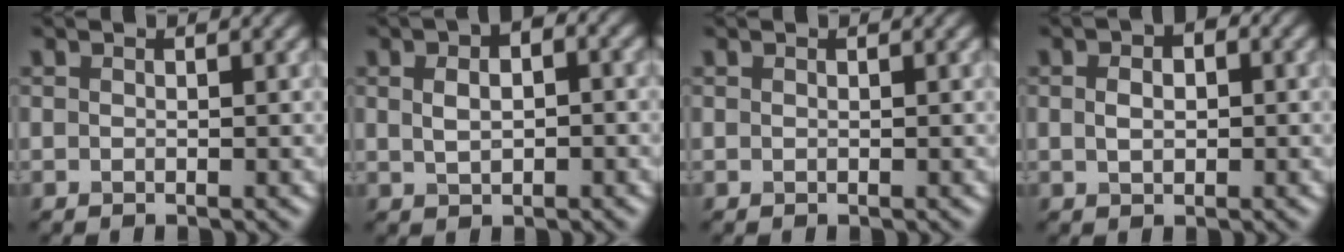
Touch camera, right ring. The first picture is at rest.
{"total": 5.0, "force": [1.4, 2.9, 3.9], "torque": [-0.047, 0.019, 0.008]}
{"total": 0.0}
{"total": 3.0, "force": [0.5, 2.0, 2.1], "torque": [-0.025, 0.011, -0.004]}